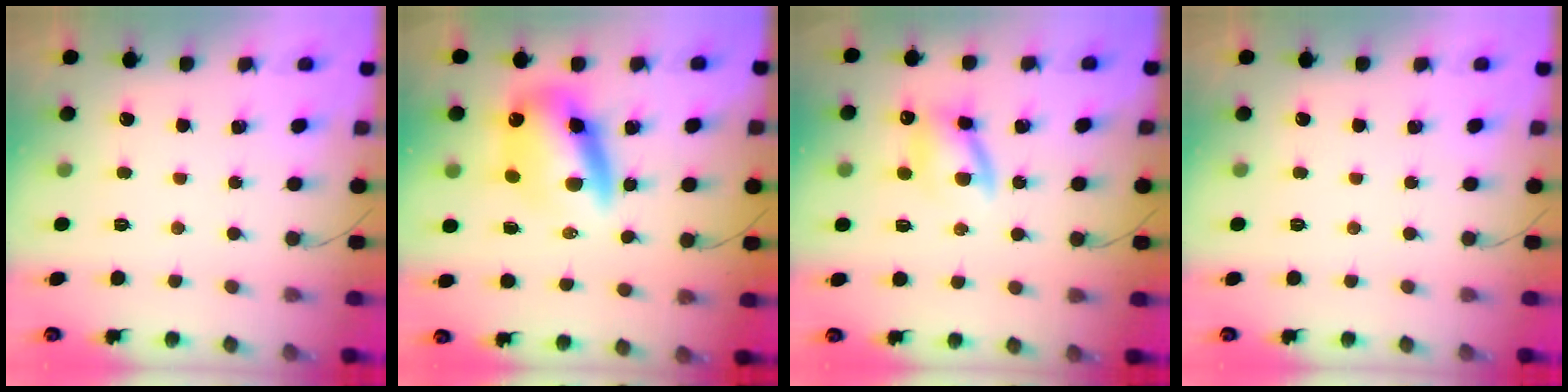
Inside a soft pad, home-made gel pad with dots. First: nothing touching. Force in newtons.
{"total": 11.2, "press": 10.8, "slide": 2.9}
{"total": 9.6, "press": 9.4, "slide": 2.1}
{"total": 0.0}